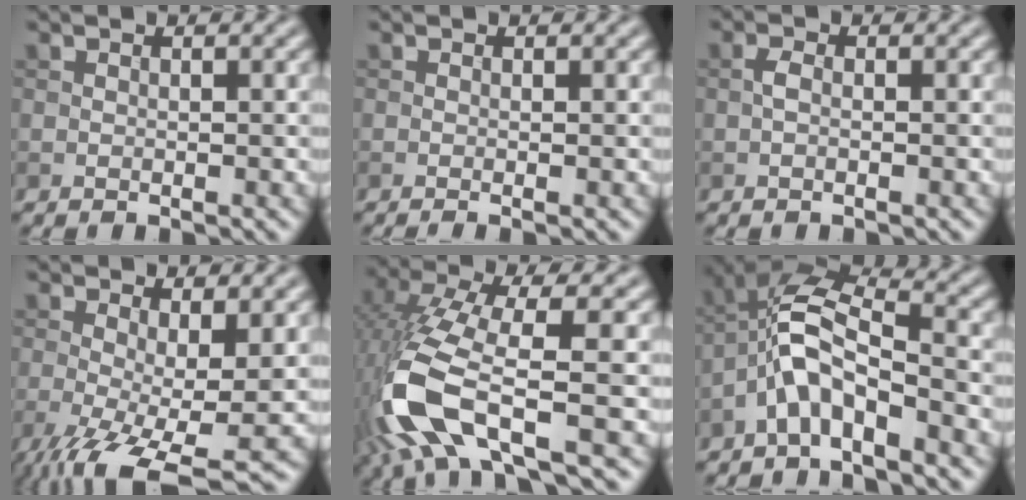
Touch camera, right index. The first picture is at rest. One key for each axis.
{"total": 1.1, "fx": -0.3, "fy": 0.3, "fz": 1.0, "tx": -0.013, "ty": -0.007, "tz": -0.008}
{"total": 1.0, "fx": -0.4, "fy": 0.4, "fz": 0.8, "tx": -0.018, "ty": 0.001, "tz": -0.010}
{"total": 8.5, "fx": -3.2, "fy": 2.4, "fz": 7.5, "tx": -0.141, "ty": -0.024, "tz": -0.050}
{"total": 10.4, "fx": -4.0, "fy": 3.4, "fz": 9.0, "tx": -0.207, "ty": -0.004, "tz": -0.083}
{"total": 5.7, "fx": -3.0, "fy": 2.0, "fz": 4.4, "tx": -0.091, "ty": 0.015, "tz": -0.068}